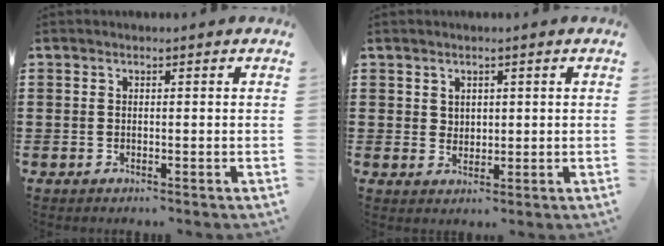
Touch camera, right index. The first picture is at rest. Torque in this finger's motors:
{"motor_torque": [-0.28, 0.44, -0.02, -0.01]}